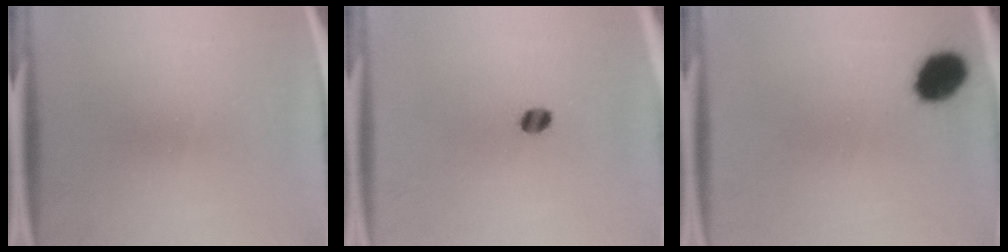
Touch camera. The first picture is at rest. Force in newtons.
{"total": 2.8}
{"total": 8.0}